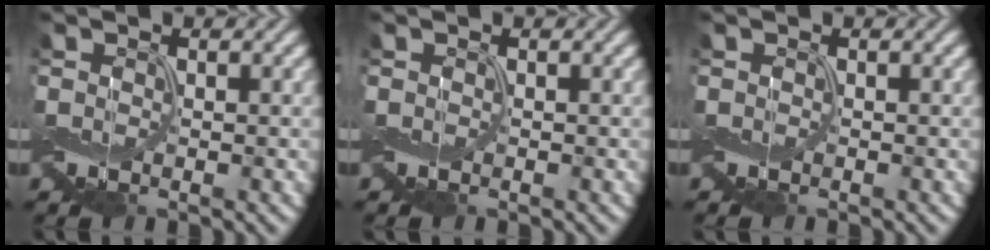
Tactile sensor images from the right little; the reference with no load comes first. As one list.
[{"total": 0.0}, {"total": 0.0}]